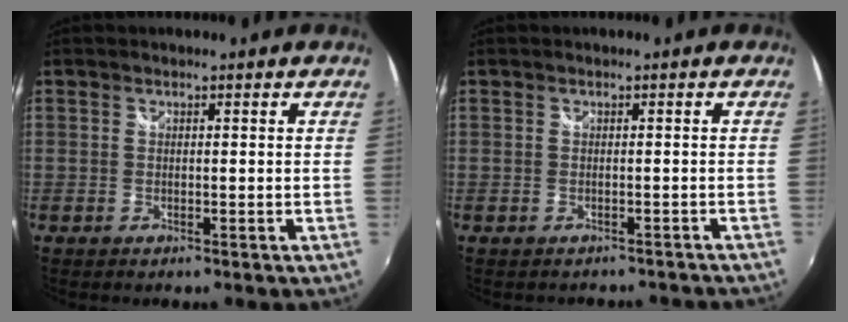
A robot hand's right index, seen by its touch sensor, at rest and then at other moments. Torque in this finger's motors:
{"motor_torque": [-0.04, -0.01, -0.14, -0.07]}